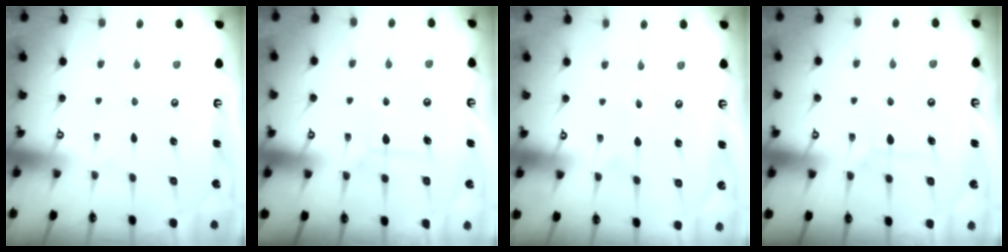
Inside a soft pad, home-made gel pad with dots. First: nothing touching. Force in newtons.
{"total": 5.8, "press": 5.8, "slide": 0.1}
{"total": 1.5, "press": 1.4, "slide": 0.1}
{"total": 6.7, "press": 6.7, "slide": 0.6}